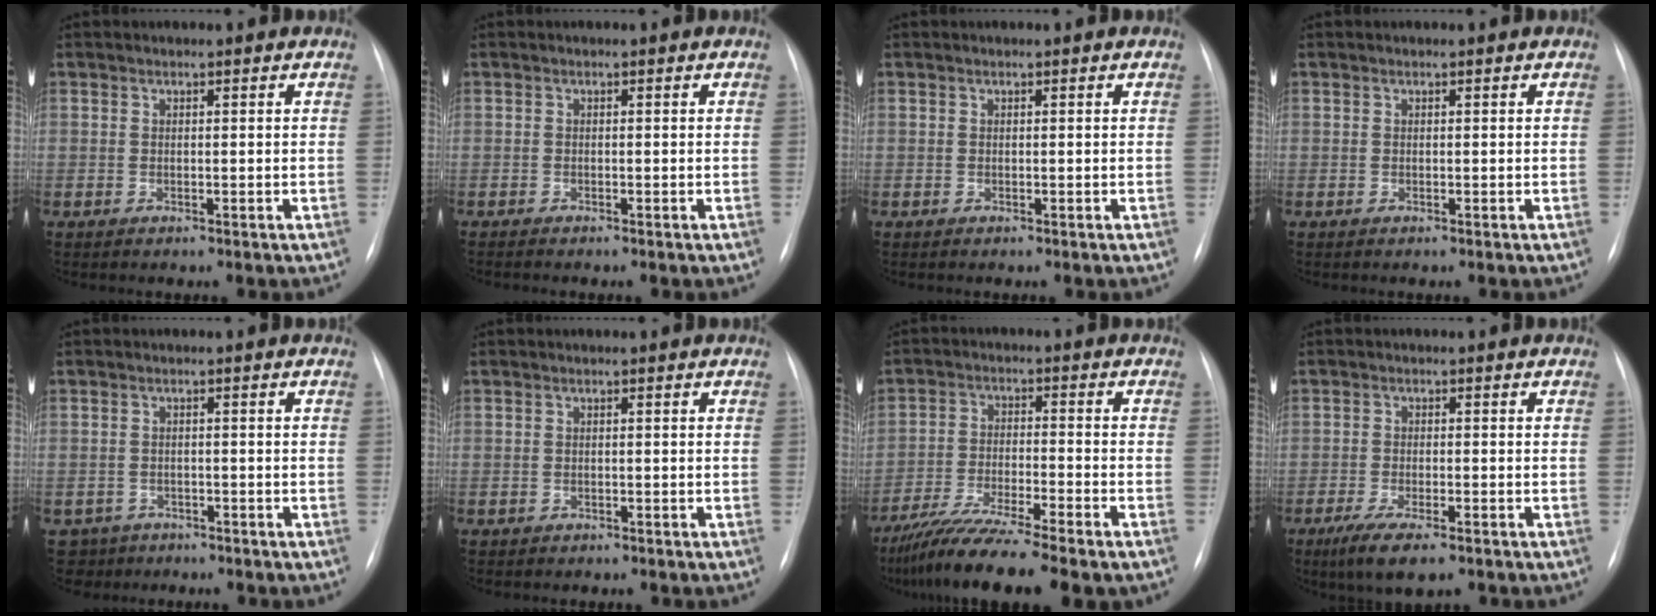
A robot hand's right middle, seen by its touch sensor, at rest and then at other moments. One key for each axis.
{"total": 0.8, "fx": -0.8, "fy": 0.0, "fz": 0.4, "tx": -0.007, "ty": -0.002, "tz": -0.012}
{"total": 0.0}
{"total": 0.0}
{"total": 4.1, "fx": -2.8, "fy": 2.8, "fz": -0.6, "tx": 0.013, "ty": 0.005, "tz": -0.046}
{"total": 0.6, "fx": -0.4, "fy": 0.4, "fz": 0.0, "tx": -0.008, "ty": 0.003, "tz": -0.007}
{"total": 12.4, "fx": -9.9, "fy": 0.4, "fz": 7.4, "tx": -0.124, "ty": -0.033, "tz": -0.164}
{"total": 6.7, "fx": -4.4, "fy": 1.5, "fz": 4.8, "tx": -0.086, "ty": -0.017, "tz": -0.068}